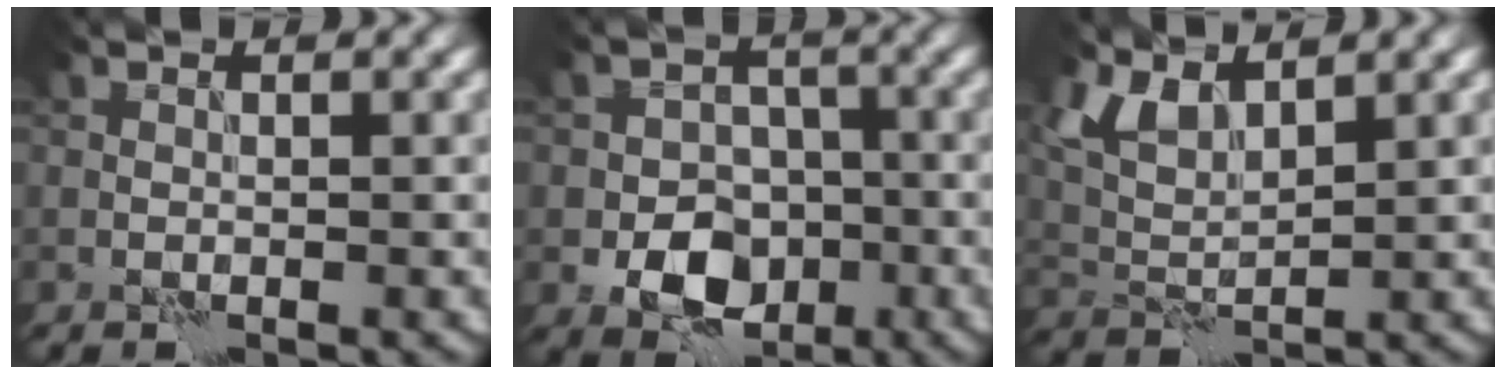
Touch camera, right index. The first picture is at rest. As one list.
[{"total": 6.9, "force": [-2.5, 5.2, 3.7], "torque": [-0.044, -0.009, -0.047]}, {"total": 4.0, "force": [2.7, 1.7, 2.4], "torque": [-0.060, -0.001, 0.055]}]